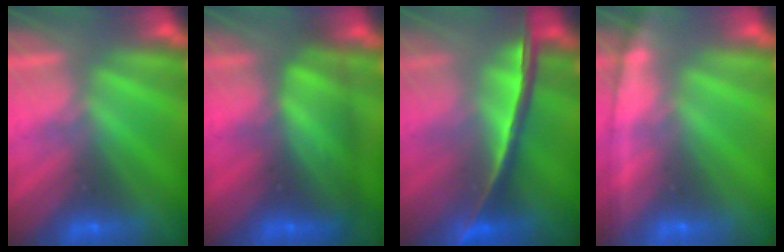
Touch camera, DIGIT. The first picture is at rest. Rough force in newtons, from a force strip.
{"total": 7.6}
{"total": 1.5}
{"total": 1.6}